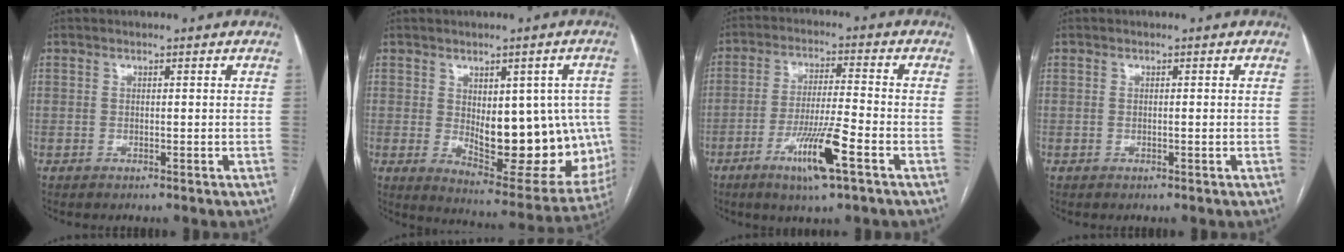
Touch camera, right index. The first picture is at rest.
{"total": 17.6, "force": [-0.4, 7.8, 15.8], "torque": [-0.189, 0.001, 0.022]}
{"total": 10.0, "force": [-4.8, 0.2, 8.7], "torque": [-0.164, -0.014, -0.086]}
{"total": 0.6, "force": [-0.1, 0.0, 0.6], "torque": [-0.013, -0.002, 0.001]}